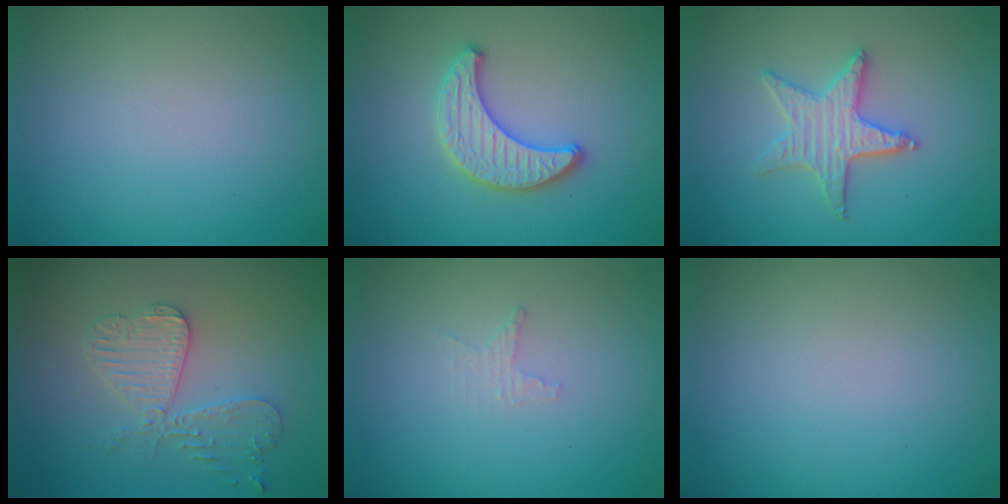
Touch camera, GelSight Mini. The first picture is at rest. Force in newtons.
{"total": 2.7, "press": 2.7, "slide": 0.1}
{"total": 3.1, "press": 3.1, "slide": 0.5}
{"total": 4.0, "press": 3.7, "slide": 1.5}
{"total": 0.9, "press": 0.8, "slide": 0.3}
{"total": 0.0}